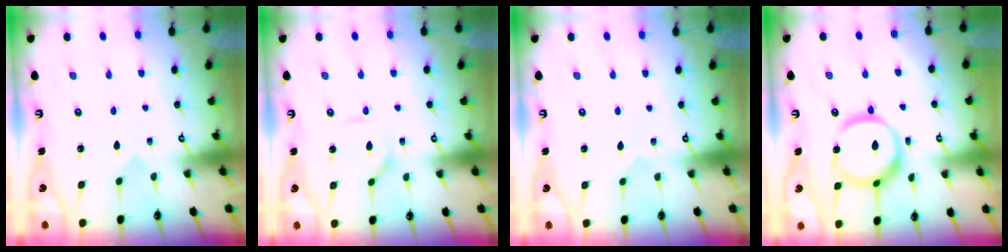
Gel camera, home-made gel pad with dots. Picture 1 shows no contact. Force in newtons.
{"total": 3.1, "press": 3.1, "slide": 0.2}
{"total": 1.3, "press": 1.3, "slide": 0.3}
{"total": 16.6, "press": 16.5, "slide": 1.6}